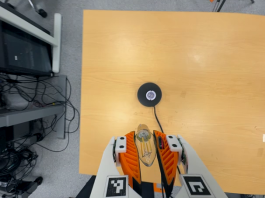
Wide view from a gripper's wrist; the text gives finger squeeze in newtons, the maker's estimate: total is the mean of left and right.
{"total": 22.4, "left": 25.1, "right": 19.8}